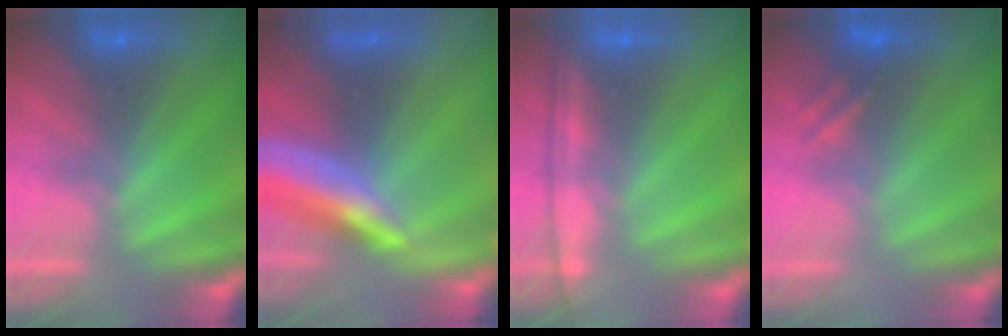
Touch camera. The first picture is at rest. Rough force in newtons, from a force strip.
{"total": 8.4}
{"total": 1.1}
{"total": 2.6}